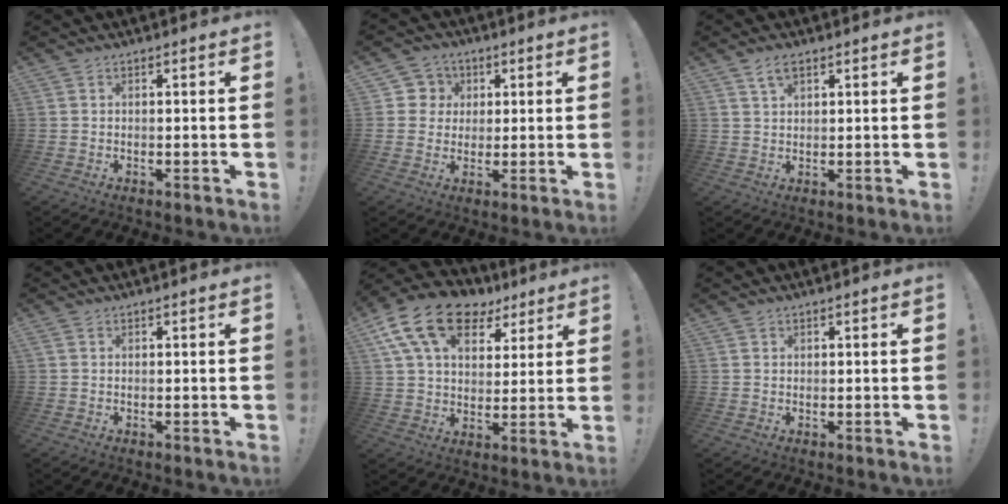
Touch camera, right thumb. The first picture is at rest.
{"total": 7.1, "force": [1.2, 6.9, 0.9], "torque": [-0.007, -0.005, 0.027]}
{"total": 3.9, "force": [2.4, 1.9, 2.5], "torque": [-0.041, -0.006, 0.042]}
{"total": 0.7, "force": [0.2, 0.5, 0.3], "torque": [-0.001, 0.000, 0.004]}
{"total": 17.7, "force": [9.3, 11.0, 10.3], "torque": [-0.179, -0.039, 0.173]}
{"total": 0.9, "force": [0.6, 0.7, 0.0], "torque": [0.007, -0.003, 0.010]}